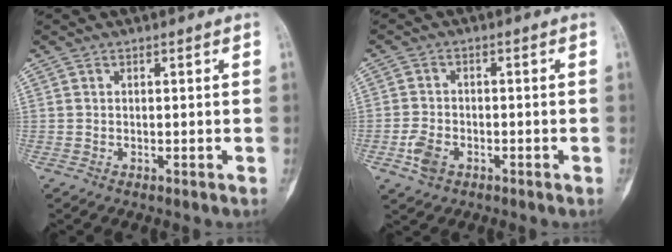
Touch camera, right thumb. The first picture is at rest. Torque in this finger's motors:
{"motor_torque": [0.50, 0.25, 0.36, -0.15, 0.15]}